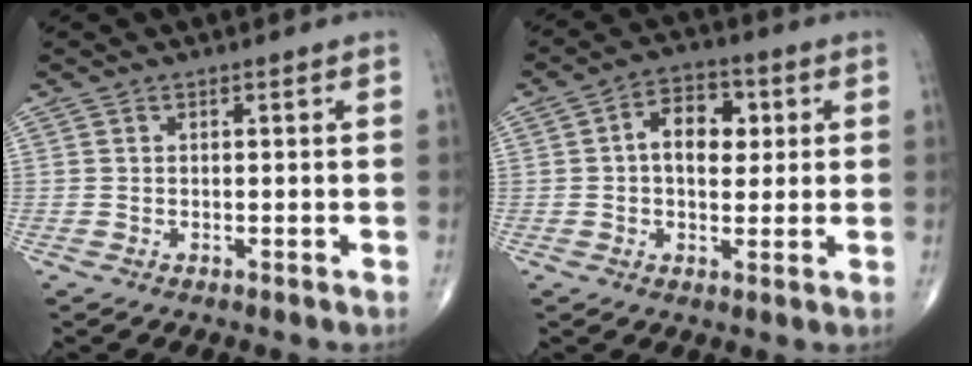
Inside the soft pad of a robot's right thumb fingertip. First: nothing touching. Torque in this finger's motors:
{"motor_torque": [-0.27, 0.55, 0.64, 0.26, 0.07]}